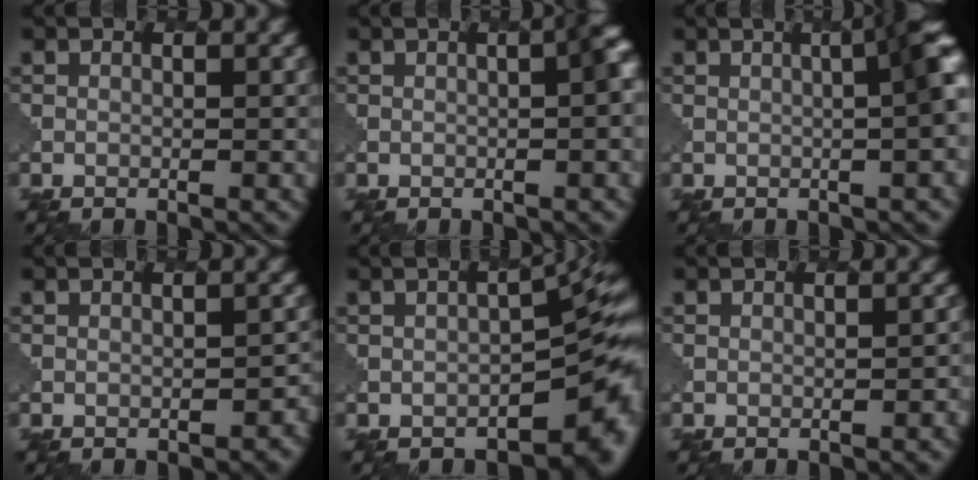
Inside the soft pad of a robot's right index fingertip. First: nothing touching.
{"total": 3.1, "force": [0.1, 0.5, 3.0], "torque": [-0.032, 0.014, -0.001]}
{"total": 8.9, "force": [0.6, 3.1, 8.3], "torque": [-0.032, 0.029, -0.014]}
{"total": 3.2, "force": [-1.5, 1.9, 2.1], "torque": [-0.012, -0.003, -0.015]}
{"total": 8.6, "force": [-3.0, 4.4, 6.7], "torque": [-0.056, -0.013, -0.042]}
{"total": 1.5, "force": [-0.7, 0.7, 1.1], "torque": [-0.005, 0.004, 0.001]}